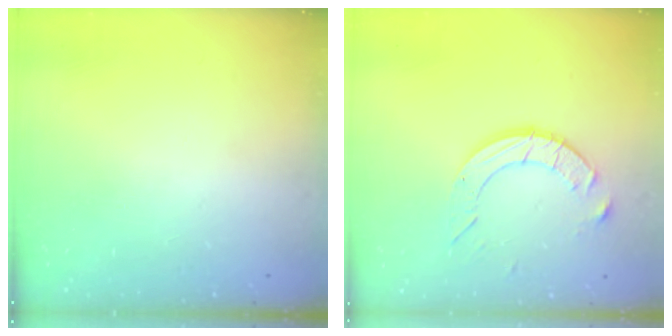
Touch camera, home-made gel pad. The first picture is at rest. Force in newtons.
{"total": 9.8, "press": 9.8, "slide": 0.9}